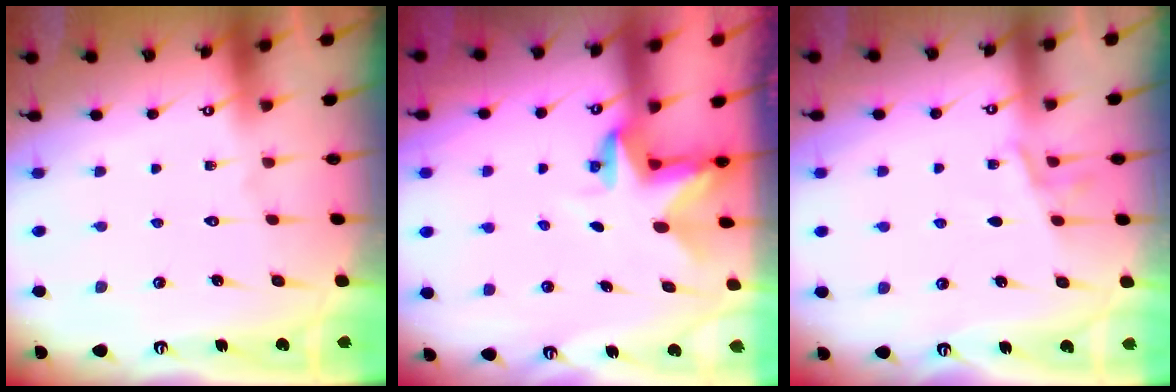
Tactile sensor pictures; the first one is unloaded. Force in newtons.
{"total": 3.0, "press": 3.0, "slide": 0.2}
{"total": 5.4, "press": 5.3, "slide": 0.8}